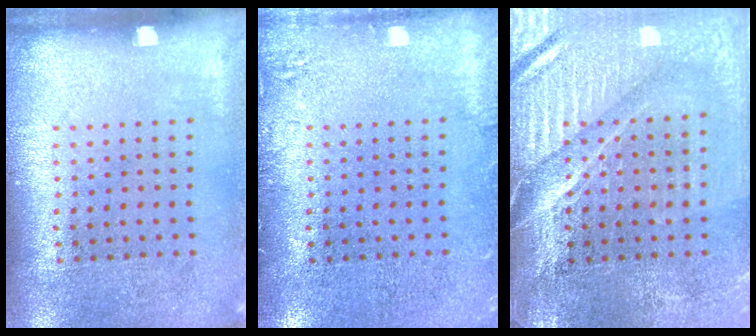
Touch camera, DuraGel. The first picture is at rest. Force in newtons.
{"total": 1.5, "press": 1.4, "slide": 0.3}
{"total": 3.8, "press": 3.6, "slide": 1.3}